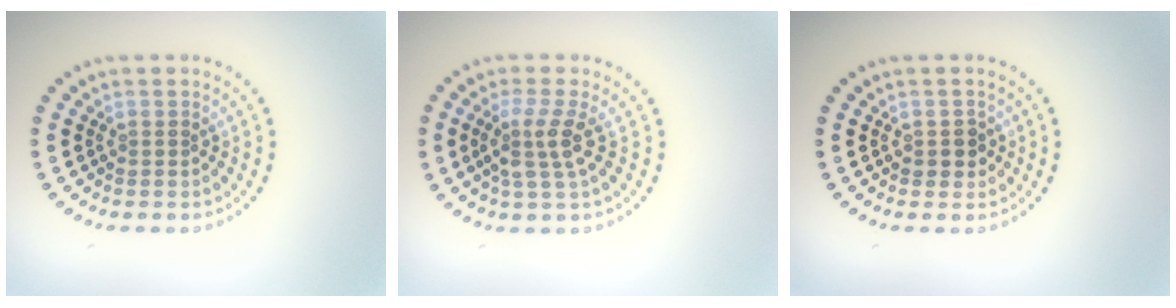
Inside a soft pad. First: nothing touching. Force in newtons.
{"total": 2.8, "press": 2.1, "slide": 1.8}
{"total": 1.5, "press": 1.3, "slide": 0.6}